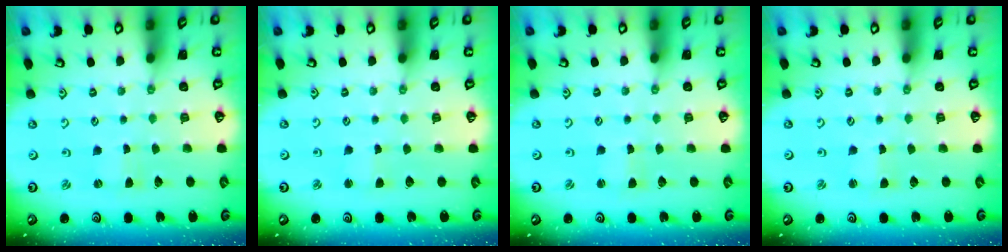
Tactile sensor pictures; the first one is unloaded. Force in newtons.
{"total": 1.6, "press": 1.5, "slide": 0.4}
{"total": 0.9, "press": 0.9, "slide": 0.1}
{"total": 1.4, "press": 1.3, "slide": 0.2}